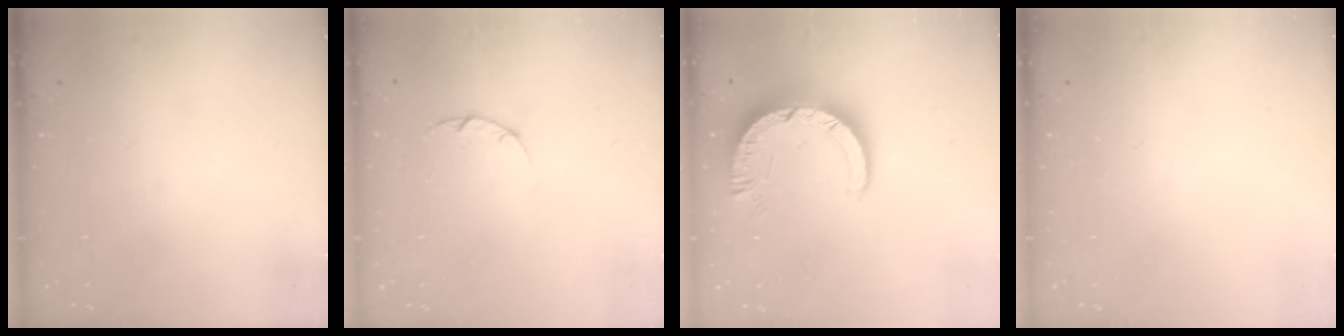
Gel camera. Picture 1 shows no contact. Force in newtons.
{"total": 3.0, "press": 3.0, "slide": 0.4}
{"total": 9.2, "press": 9.2, "slide": 0.7}
{"total": 0.0}